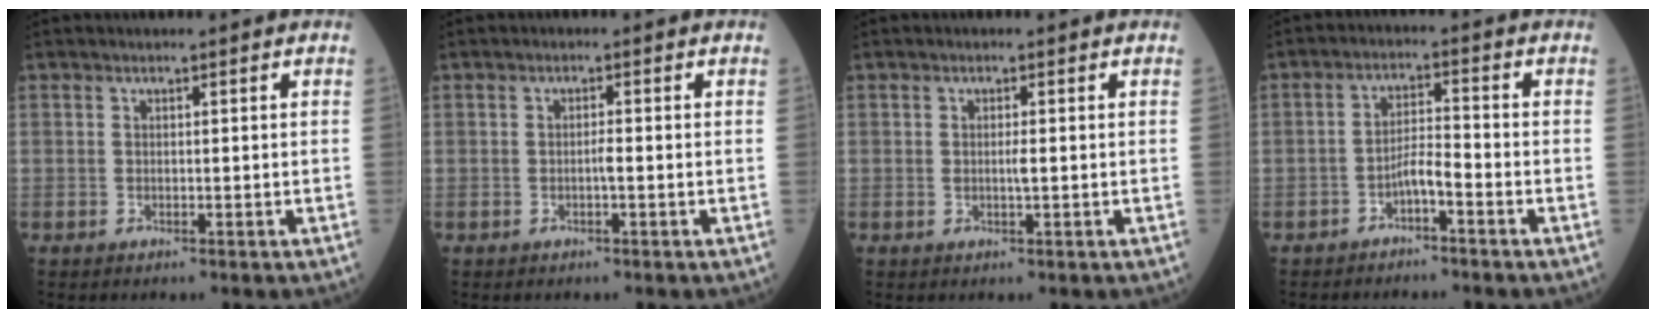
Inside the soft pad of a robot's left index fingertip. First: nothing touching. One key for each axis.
{"total": 1.0, "fx": -0.3, "fy": 0.1, "fz": 1.0, "tx": -0.019, "ty": 0.001, "tz": -0.005}
{"total": 1.2, "fx": 0.0, "fy": 0.1, "fz": 1.2, "tx": -0.025, "ty": -0.002, "tz": 0.000}
{"total": 3.4, "fx": -2.2, "fy": 0.4, "fz": 2.5, "tx": -0.046, "ty": 0.005, "tz": -0.041}